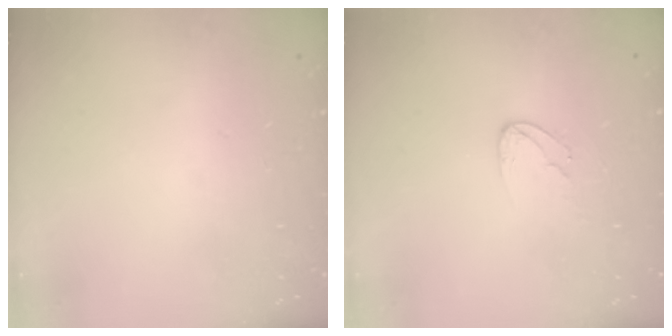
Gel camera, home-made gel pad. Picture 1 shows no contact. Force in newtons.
{"total": 5.0, "press": 5.0, "slide": 0.4}